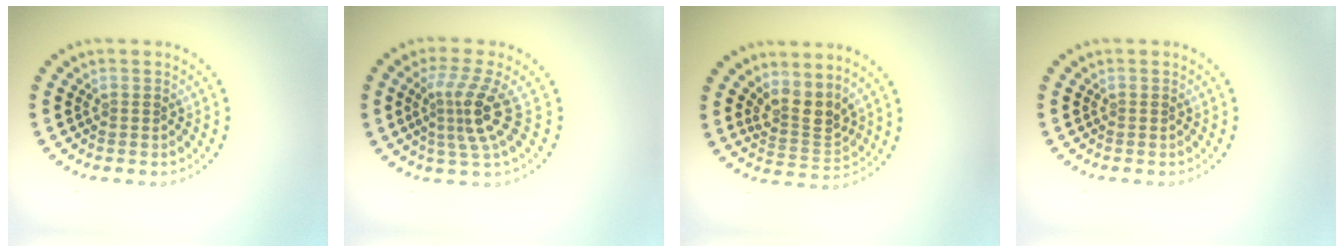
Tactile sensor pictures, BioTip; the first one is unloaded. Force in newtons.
{"total": 3.8, "press": 2.6, "slide": 2.8}
{"total": 3.0, "press": 2.2, "slide": 2.0}
{"total": 0.0}